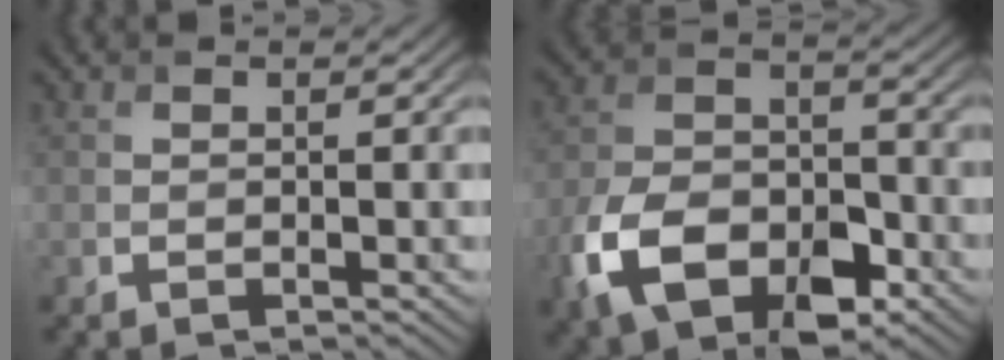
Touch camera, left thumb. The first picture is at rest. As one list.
[{"total": 12.0, "force": [-6.1, 7.0, 7.6], "torque": [-0.176, -0.016, -0.117]}]